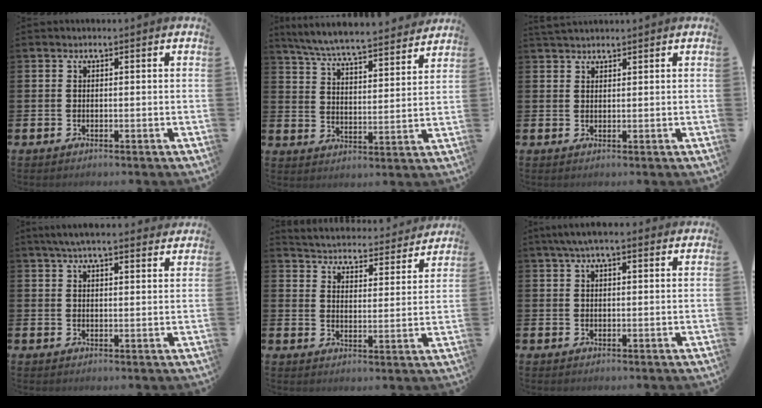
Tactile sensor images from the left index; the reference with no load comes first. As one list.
[{"total": 6.9, "force": [6.7, 0.2, 1.9], "torque": [-0.066, -0.050, 0.116]}, {"total": 1.8, "force": [1.7, 0.4, 0.2], "torque": [0.004, -0.005, 0.030]}, {"total": 4.8, "force": [4.3, 0.7, 1.9], "torque": [-0.044, -0.009, 0.078]}, {"total": 4.5, "force": [4.5, 0.5, 0.1], "torque": [-0.021, -0.044, 0.072]}, {"total": 4.1, "force": [3.2, 1.0, 2.5], "torque": [-0.051, -0.001, 0.057]}]